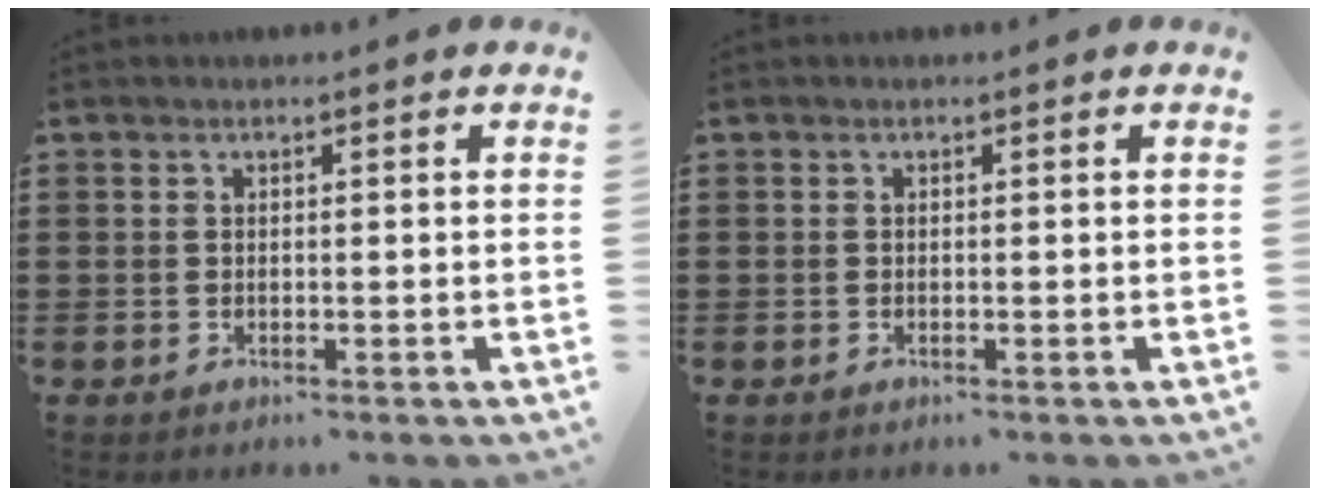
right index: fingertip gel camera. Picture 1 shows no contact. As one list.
[{"total": 0.0}]